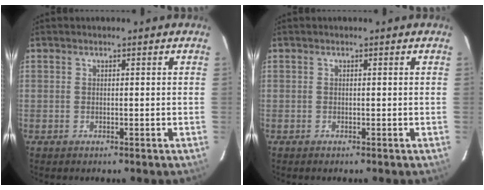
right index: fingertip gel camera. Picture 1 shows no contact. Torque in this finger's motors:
{"motor_torque": [0.04, -0.08, 0.02, 0.01]}